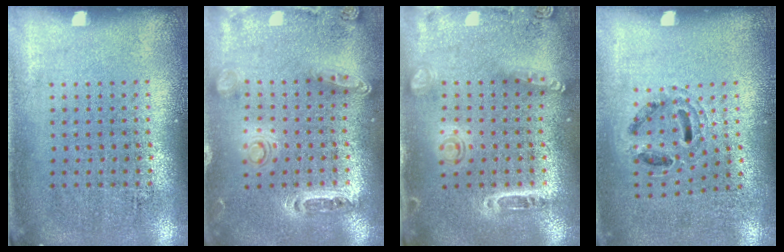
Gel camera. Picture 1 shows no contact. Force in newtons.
{"total": 1.4, "press": 1.4, "slide": 0.3}
{"total": 1.6, "press": 1.4, "slide": 0.7}
{"total": 0.9, "press": 0.8, "slide": 0.3}